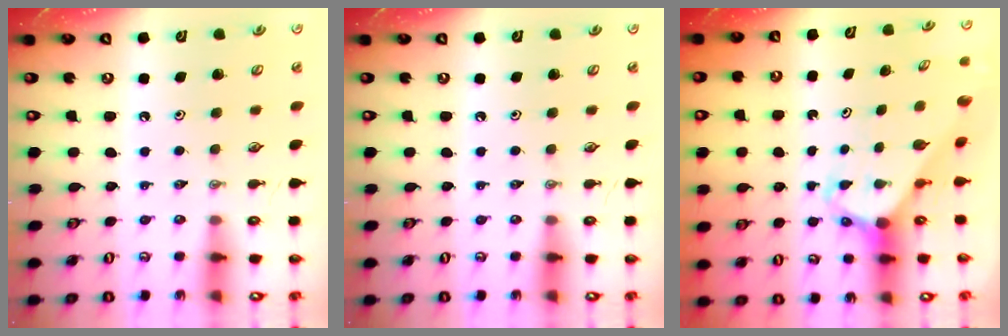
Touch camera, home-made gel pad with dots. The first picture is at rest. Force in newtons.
{"total": 0.0}
{"total": 3.7, "press": 3.7, "slide": 0.1}